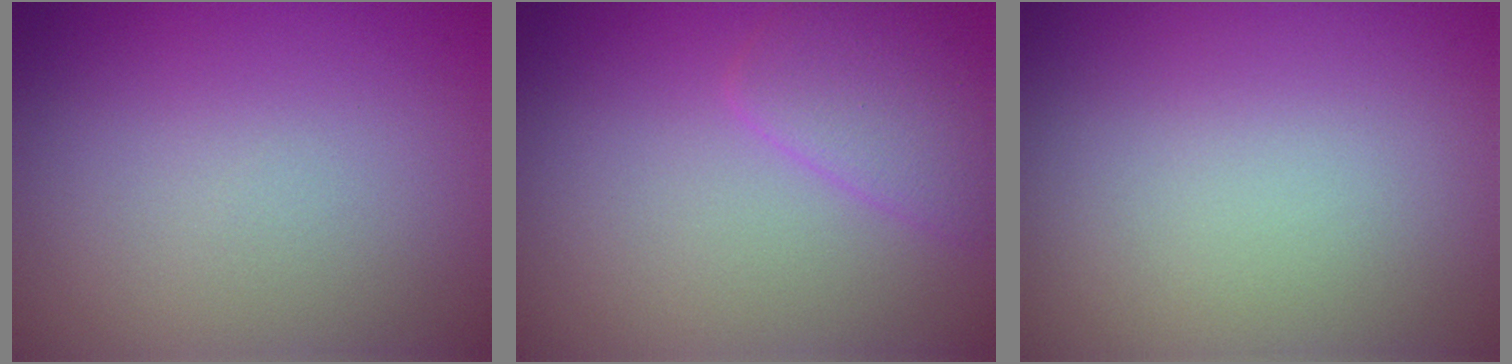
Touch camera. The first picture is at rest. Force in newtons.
{"total": 2.8, "press": 2.8, "slide": 0.2}
{"total": 0.0}